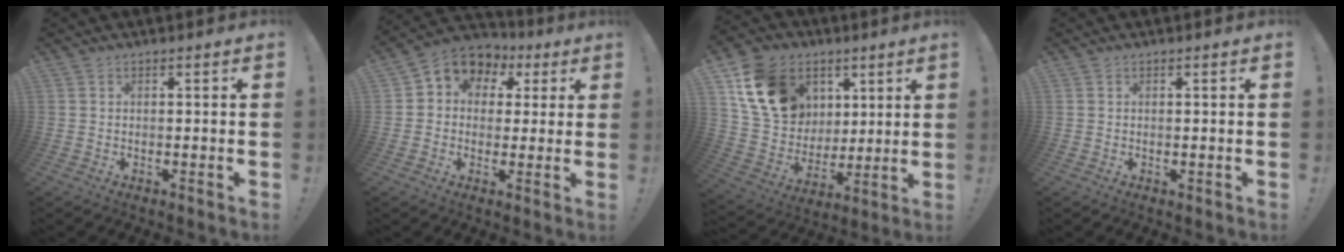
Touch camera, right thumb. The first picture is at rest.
{"total": 7.5, "force": [2.5, 6.5, 2.8], "torque": [-0.040, -0.018, 0.051]}
{"total": 18.7, "force": [7.7, 14.8, 8.6], "torque": [-0.144, -0.020, 0.168]}
{"total": 0.5, "force": [0.3, 0.4, 0.1], "torque": [-0.003, 0.002, 0.006]}